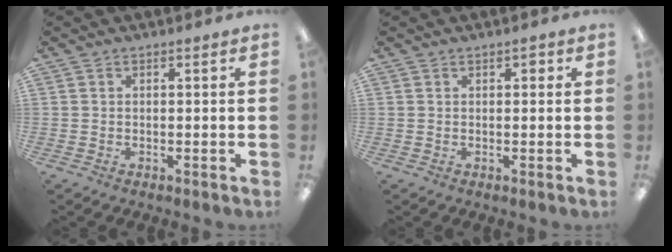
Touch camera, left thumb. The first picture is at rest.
{"total": 1.3, "force": [0.7, 0.7, 0.9], "torque": [-0.011, 0.000, 0.009]}